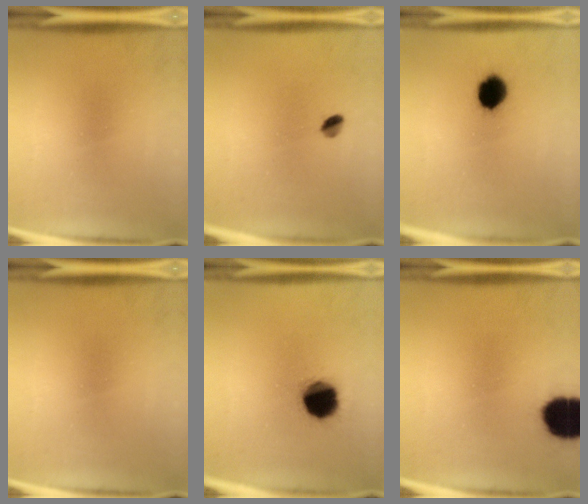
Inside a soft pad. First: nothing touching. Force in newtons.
{"total": 2.5}
{"total": 7.0}
{"total": 0.0}
{"total": 12.9}
{"total": 11.1}